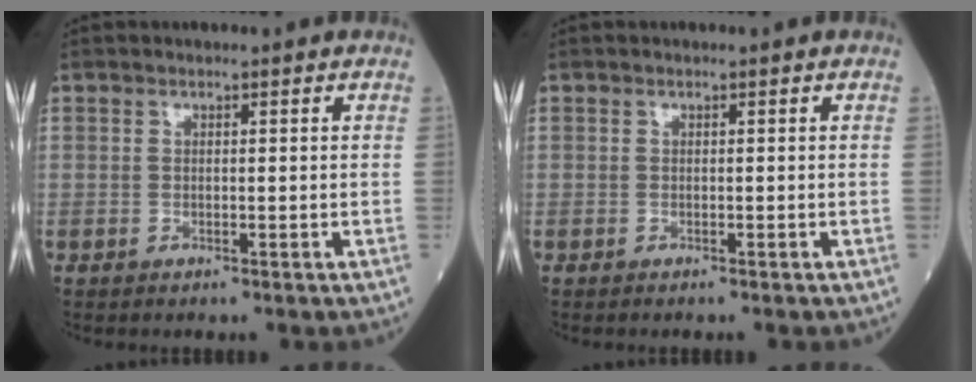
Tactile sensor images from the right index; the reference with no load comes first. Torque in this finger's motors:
{"motor_torque": [0.10, -0.01, 0.06, 0.01]}